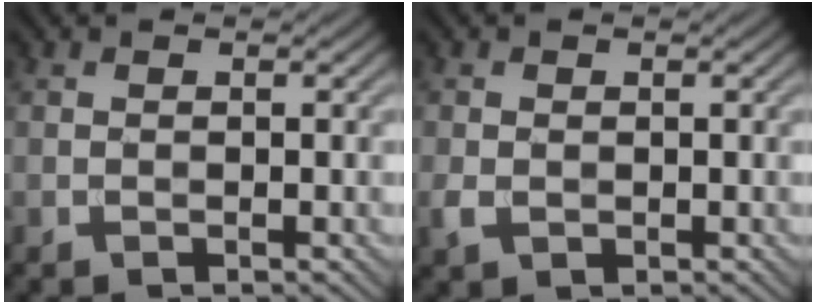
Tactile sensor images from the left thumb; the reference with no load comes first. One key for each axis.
{"total": 1.8, "fx": -0.2, "fy": 1.4, "fz": 1.2, "tx": -0.031, "ty": -0.003, "tz": -0.003}